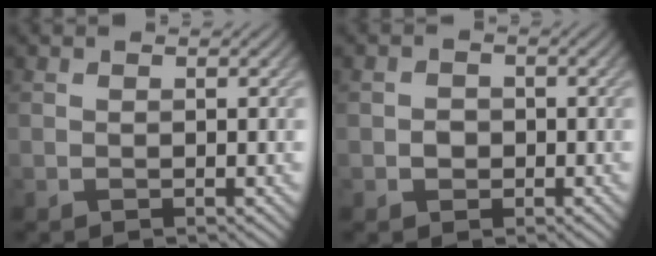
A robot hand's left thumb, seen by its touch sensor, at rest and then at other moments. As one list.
[{"total": 1.5, "force": [-0.5, 1.3, 0.5], "torque": [-0.006, -0.001, -0.013]}]